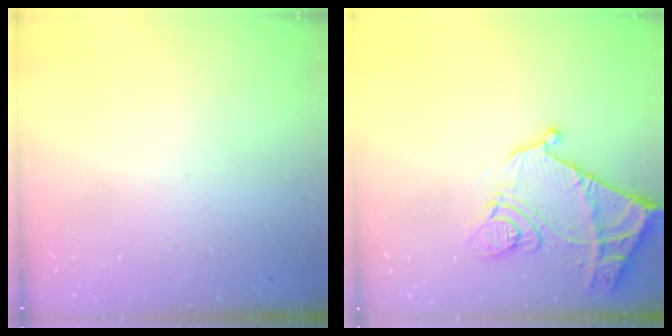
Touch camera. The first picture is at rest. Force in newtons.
{"total": 14.3, "press": 14.3, "slide": 1.4}